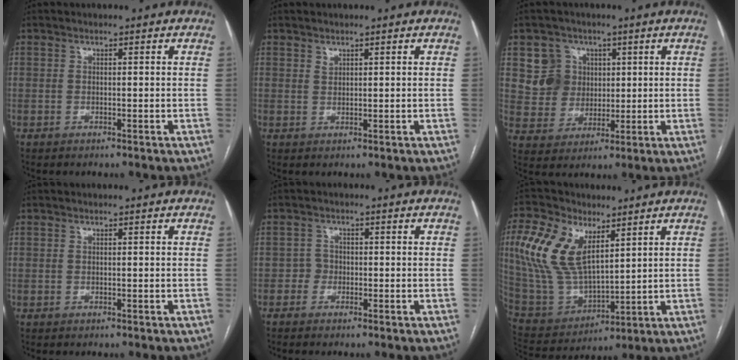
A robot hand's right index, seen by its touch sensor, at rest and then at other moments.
{"total": 0.8, "force": [0.7, 0.4, 0.3], "torque": [-0.005, -0.003, 0.014]}
{"total": 7.6, "force": [2.6, 7.1, 0.7], "torque": [-0.020, 0.024, 0.058]}
{"total": 0.0}
{"total": 1.5, "force": [-0.8, 1.3, 0.1], "torque": [0.010, 0.009, -0.019]}
{"total": 15.5, "force": [6.1, 8.0, 11.8], "torque": [-0.274, 0.016, 0.128]}